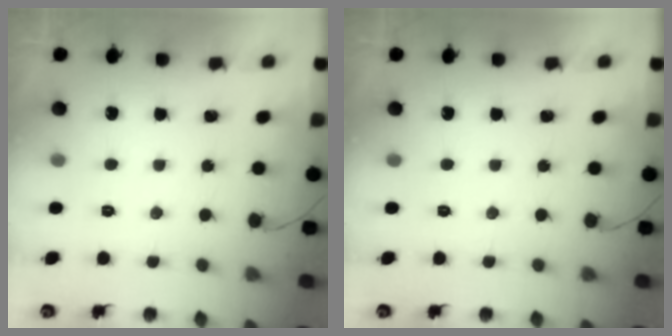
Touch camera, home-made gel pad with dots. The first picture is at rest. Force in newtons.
{"total": 0.0}